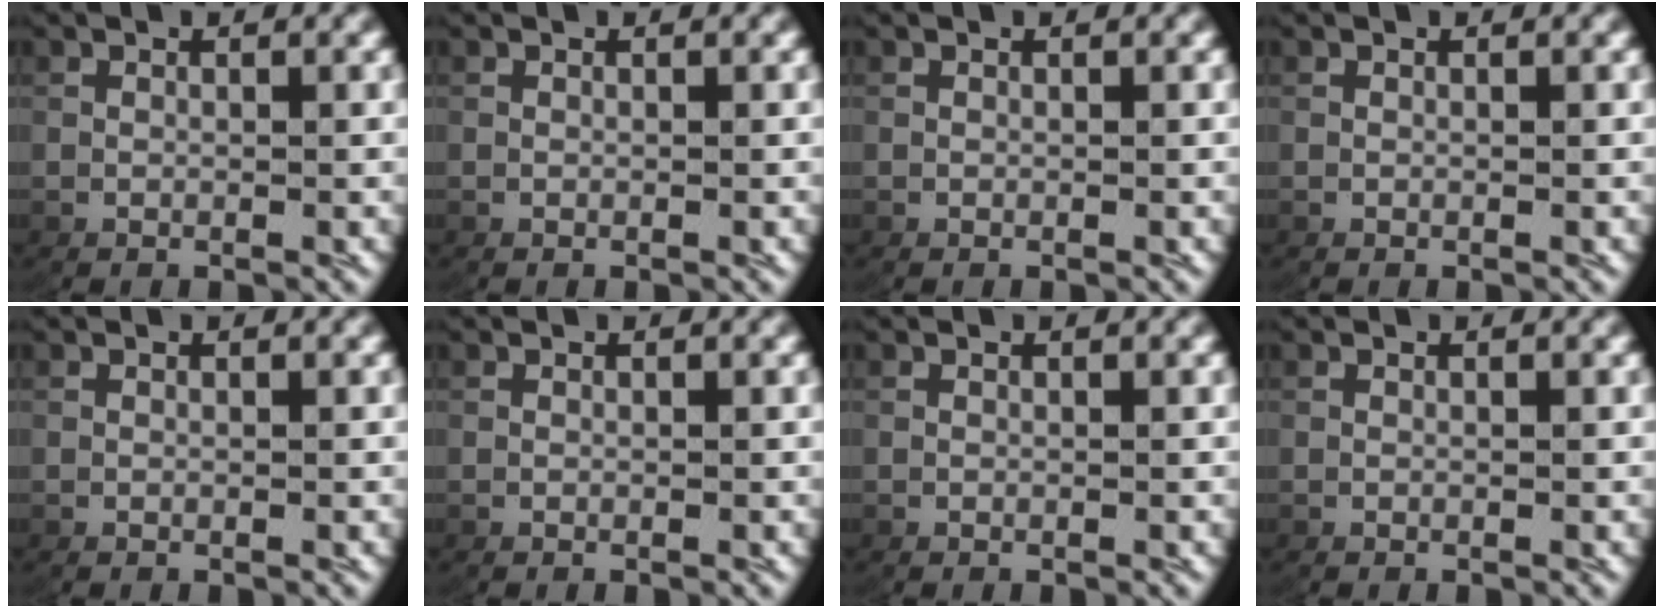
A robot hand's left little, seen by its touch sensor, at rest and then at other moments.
{"total": 0.0}
{"total": 0.0}
{"total": 0.0}
{"total": 0.0}
{"total": 0.0}
{"total": 0.0}
{"total": 0.0}